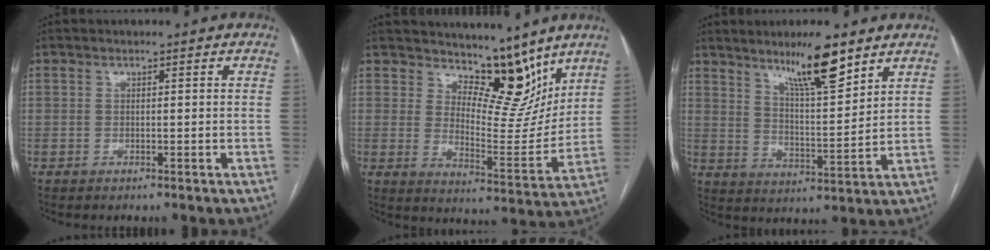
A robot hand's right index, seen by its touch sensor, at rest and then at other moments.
{"total": 10.9, "force": [8.9, 4.1, 4.7], "torque": [-0.060, -0.026, 0.143]}
{"total": 10.5, "force": [7.4, 1.1, 7.3], "torque": [-0.125, -0.007, 0.129]}